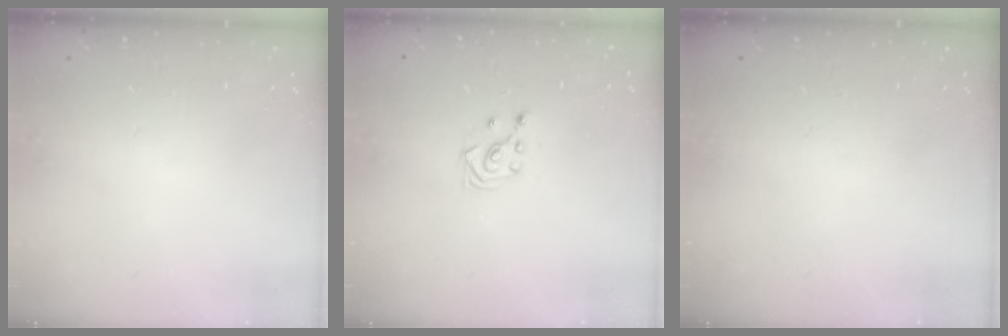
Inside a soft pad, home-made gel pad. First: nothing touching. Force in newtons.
{"total": 3.0, "press": 2.8, "slide": 1.0}
{"total": 0.0}